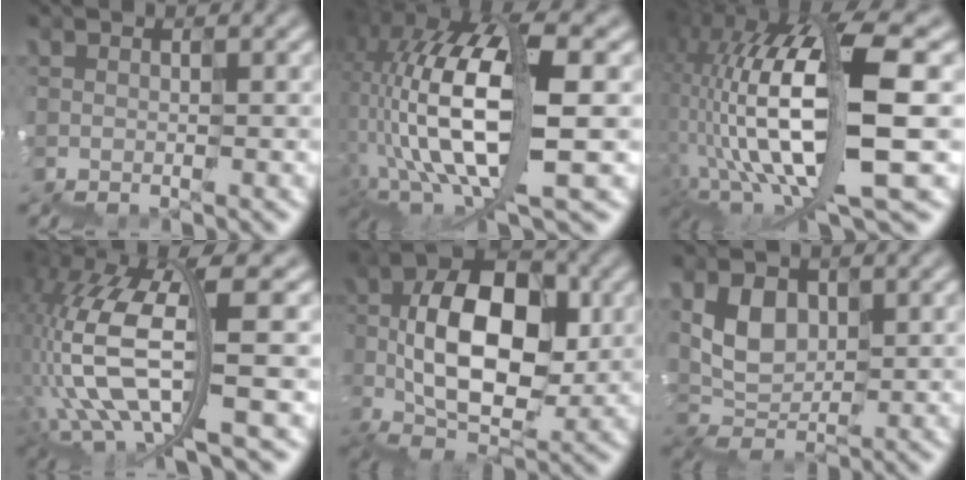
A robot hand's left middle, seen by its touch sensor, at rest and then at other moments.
{"total": 12.4, "force": [-1.6, 5.5, 11.0], "torque": [-0.229, 0.015, -0.033]}
{"total": 13.6, "force": [-1.1, 4.7, 12.8], "torque": [-0.266, 0.015, -0.010]}
{"total": 9.6, "force": [-1.0, 3.6, 8.8], "torque": [-0.203, 0.002, -0.023]}
{"total": 9.7, "force": [-0.4, 5.8, 7.8], "torque": [-0.125, 0.019, -0.016]}
{"total": 2.9, "force": [1.5, 2.3, 0.9], "torque": [-0.023, 0.007, 0.028]}